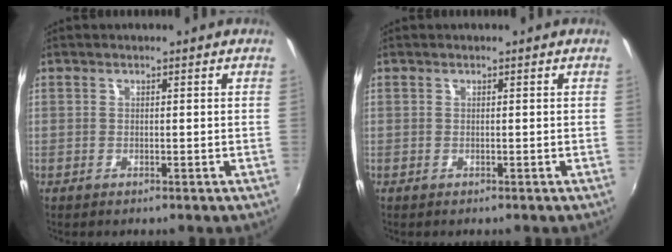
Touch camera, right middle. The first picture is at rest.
{"total": 0.0}